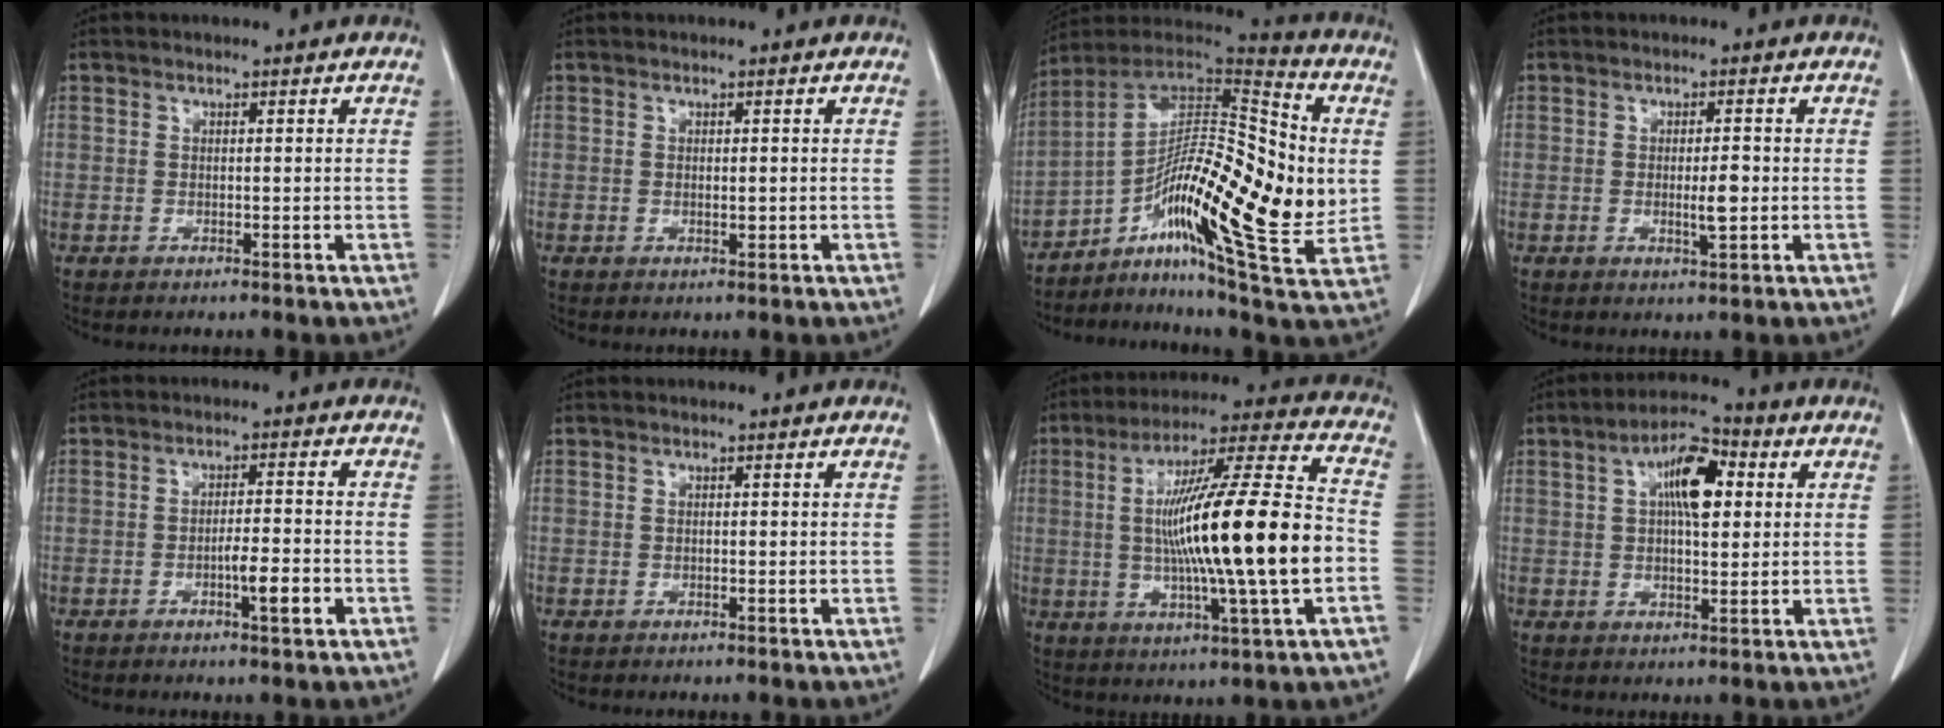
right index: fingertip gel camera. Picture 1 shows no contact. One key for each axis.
{"total": 0.8, "fx": -0.1, "fy": 0.3, "fz": 0.7, "tx": -0.011, "ty": -0.001, "tz": 0.001}
{"total": 23.7, "fx": -1.9, "fy": 5.6, "fz": 22.9, "tx": -0.369, "ty": 0.019, "tz": -0.037}
{"total": 3.2, "fx": -0.4, "fy": 0.5, "fz": 3.1, "tx": -0.052, "ty": -0.001, "tz": -0.004}
{"total": 4.7, "fx": -1.9, "fy": 0.4, "fz": 4.3, "tx": -0.064, "ty": 0.000, "tz": -0.028}
{"total": 0.0}
{"total": 21.9, "fx": -1.9, "fy": 0.7, "fz": 21.8, "tx": -0.372, "ty": 0.007, "tz": -0.036}
{"total": 8.8, "fx": 2.5, "fy": 3.3, "fz": 7.8, "tx": -0.134, "ty": 0.024, "tz": 0.036}